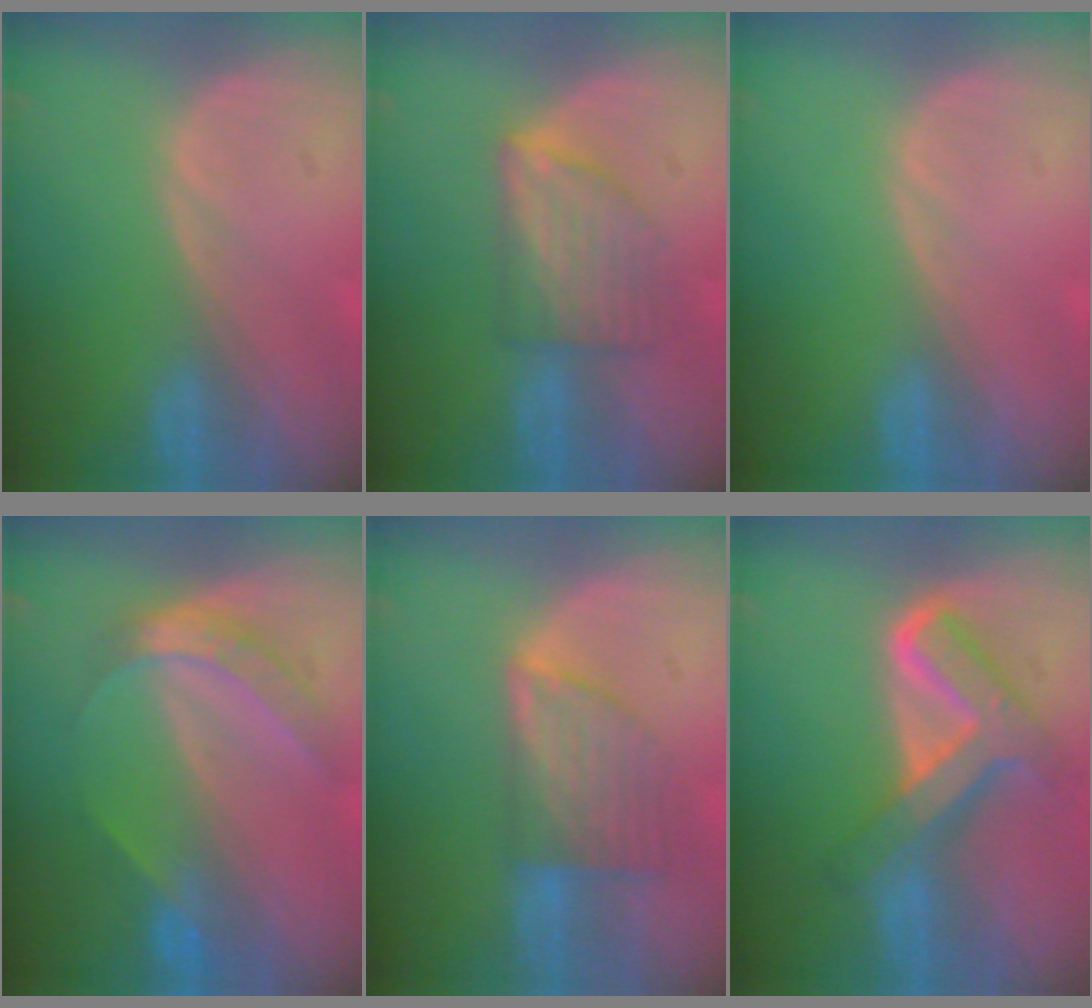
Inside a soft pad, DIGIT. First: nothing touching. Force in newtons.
{"total": 6.1, "press": 5.9, "slide": 1.3}
{"total": 0.0}
{"total": 6.2, "press": 5.3, "slide": 3.2}
{"total": 7.2, "press": 6.4, "slide": 3.4}
{"total": 8.4, "press": 8.3, "slide": 0.7}